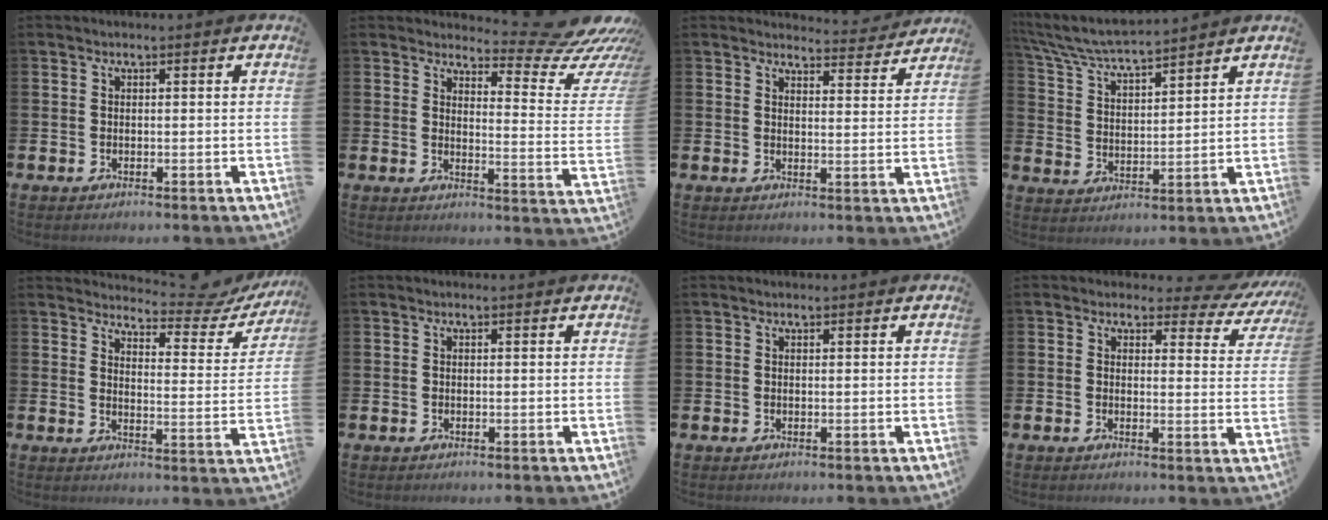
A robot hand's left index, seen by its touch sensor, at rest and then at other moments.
{"total": 6.6, "force": [6.0, 1.4, 2.4], "torque": [-0.033, -0.063, 0.094]}
{"total": 3.9, "force": [3.9, 0.4, 0.1], "torque": [-0.003, -0.030, 0.067]}
{"total": 6.5, "force": [6.2, 0.3, 1.8], "torque": [-0.065, -0.038, 0.109]}
{"total": 5.4, "force": [5.2, 1.0, 1.4], "torque": [-0.032, -0.040, 0.083]}
{"total": 0.0}
{"total": 0.6, "force": [0.5, 0.1, 0.1], "torque": [0.007, -0.003, 0.008]}
{"total": 2.8, "force": [2.1, 1.6, 0.8], "torque": [-0.011, -0.025, 0.027]}